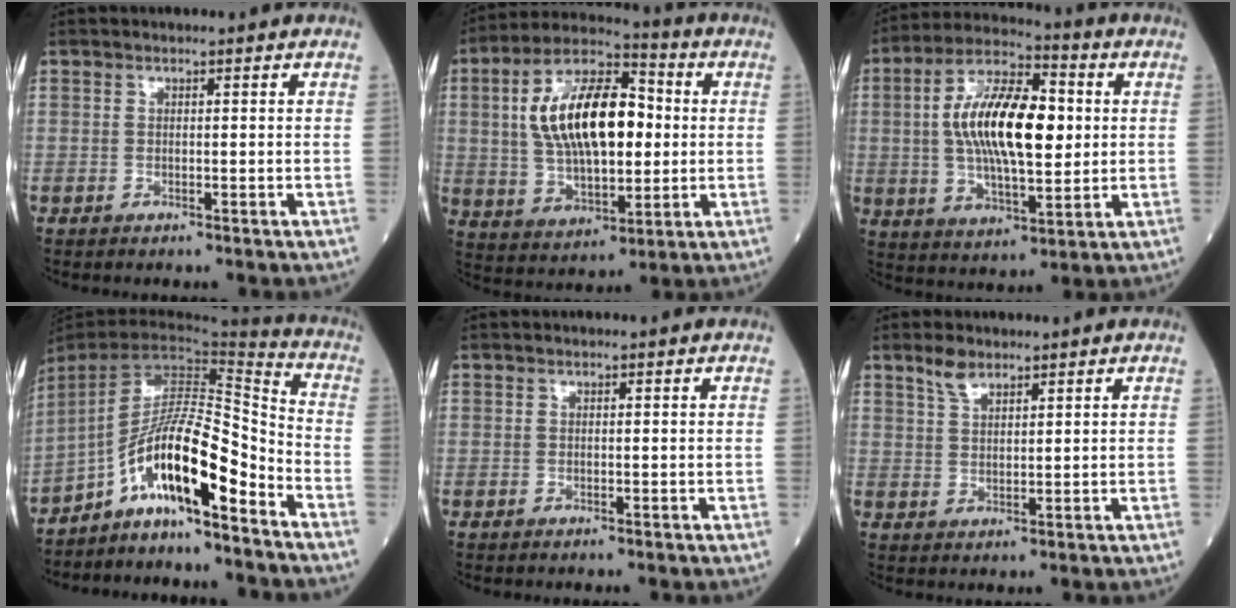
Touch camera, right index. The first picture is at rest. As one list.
[{"total": 17.4, "force": [2.1, 7.8, 15.5], "torque": [-0.294, 0.023, 0.037]}, {"total": 16.4, "force": [1.7, 5.8, 15.2], "torque": [-0.285, 0.015, 0.027]}, {"total": 13.8, "force": [-8.5, 1.8, 10.8], "torque": [-0.189, 0.025, -0.151]}, {"total": 0.0}, {"total": 3.2, "force": [2.5, 1.1, 1.6], "torque": [-0.035, 0.004, 0.052]}]